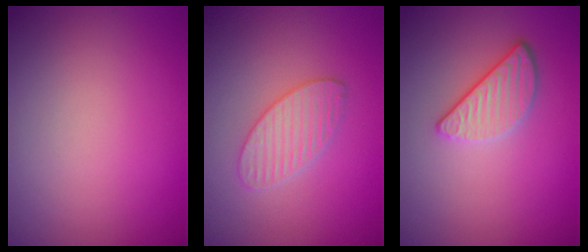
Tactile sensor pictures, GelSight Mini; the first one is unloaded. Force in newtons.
{"total": 2.6, "press": 2.6, "slide": 0.2}
{"total": 2.6, "press": 2.3, "slide": 1.3}